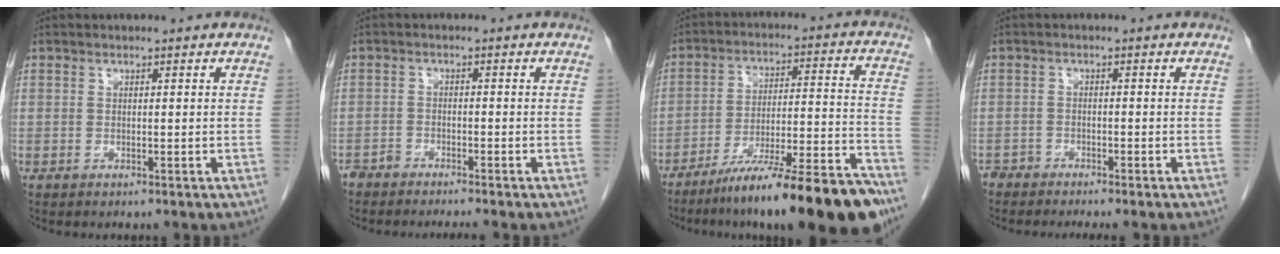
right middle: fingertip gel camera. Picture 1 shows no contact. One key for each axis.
{"total": 3.6, "fx": -3.5, "fy": 0.2, "fz": 1.1, "tx": -0.011, "ty": -0.008, "tz": -0.058}
{"total": 19.9, "fx": -15.2, "fy": 0.8, "fz": 12.8, "tx": -0.149, "ty": 0.006, "tz": -0.246}
{"total": 3.7, "fx": -3.5, "fy": 0.3, "fz": 1.1, "tx": -0.008, "ty": -0.008, "tz": -0.058}